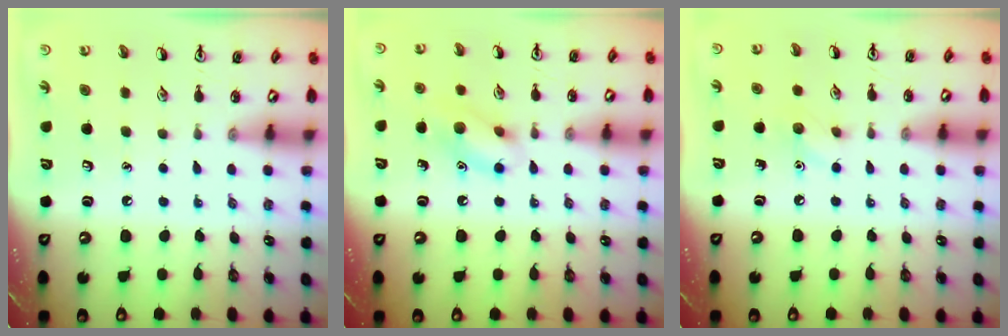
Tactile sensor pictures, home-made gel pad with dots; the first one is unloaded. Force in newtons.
{"total": 10.0, "press": 10.0, "slide": 0.7}
{"total": 5.4, "press": 5.1, "slide": 1.7}